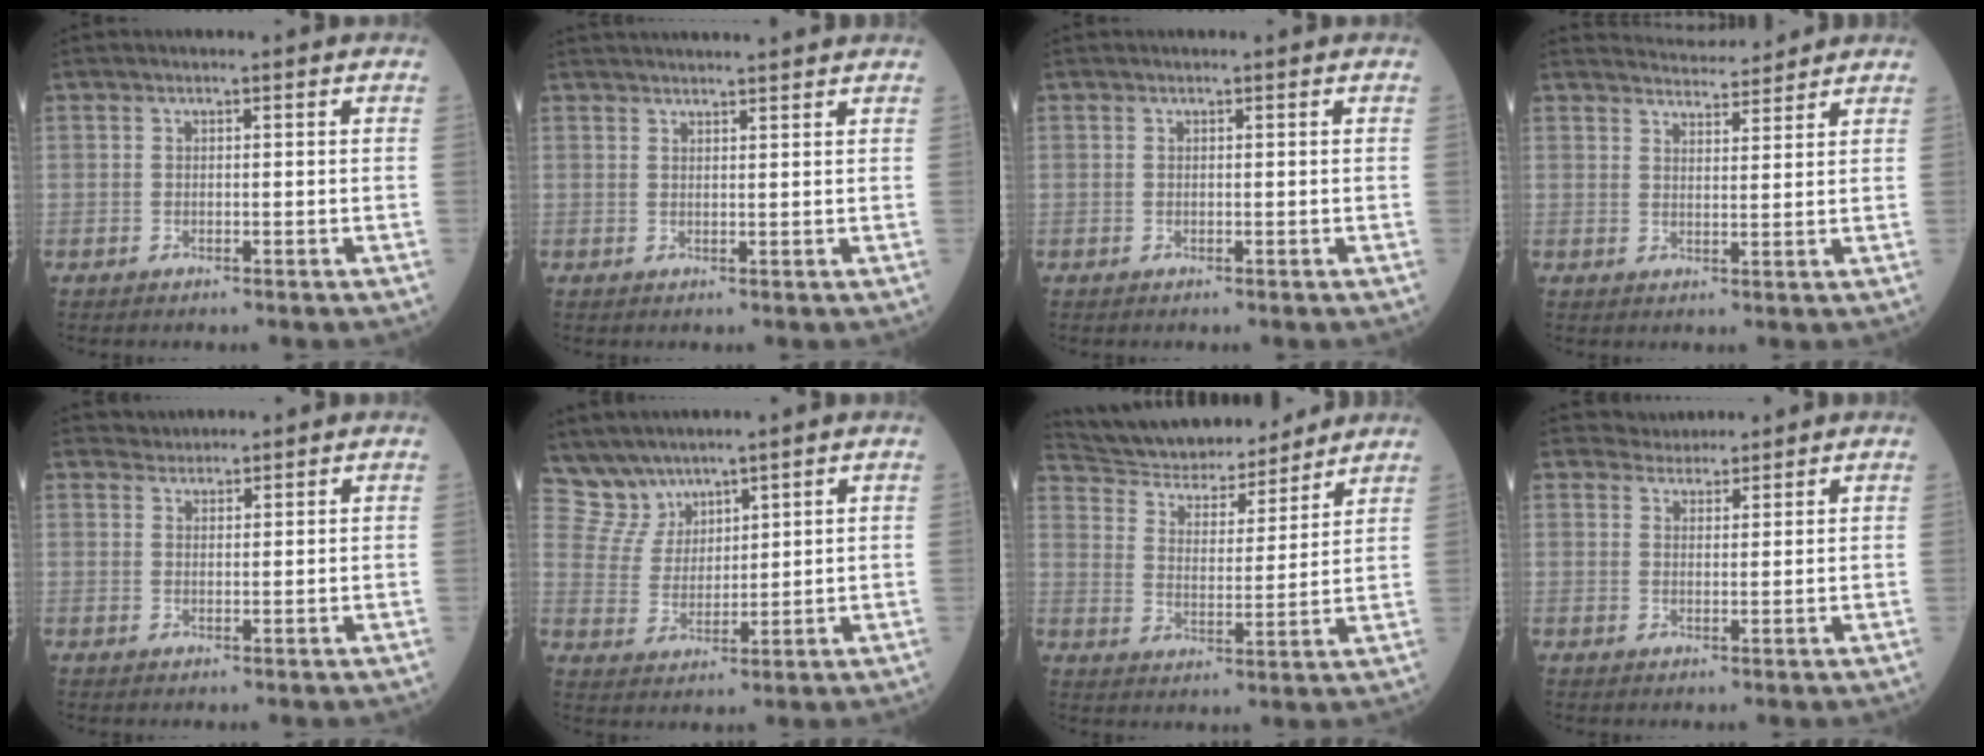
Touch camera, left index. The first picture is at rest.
{"total": 9.3, "force": [8.8, 0.1, 3.0], "torque": [-0.042, 0.031, 0.113]}
{"total": 0.5, "force": [0.5, 0.0, 0.2], "torque": [-0.002, 0.007, 0.011]}
{"total": 6.6, "force": [6.5, 0.6, 0.7], "torque": [-0.014, 0.018, 0.091]}
{"total": 1.9, "force": [1.8, 0.4, -0.5], "torque": [0.002, 0.013, 0.034]}
{"total": 5.6, "force": [5.2, 2.1, -0.6], "torque": [0.000, 0.013, 0.123]}
{"total": 17.7, "force": [16.4, 4.3, 5.3], "torque": [-0.088, 0.013, 0.258]}
{"total": 3.0, "force": [2.8, 0.8, -0.2], "torque": [0.000, 0.015, 0.050]}